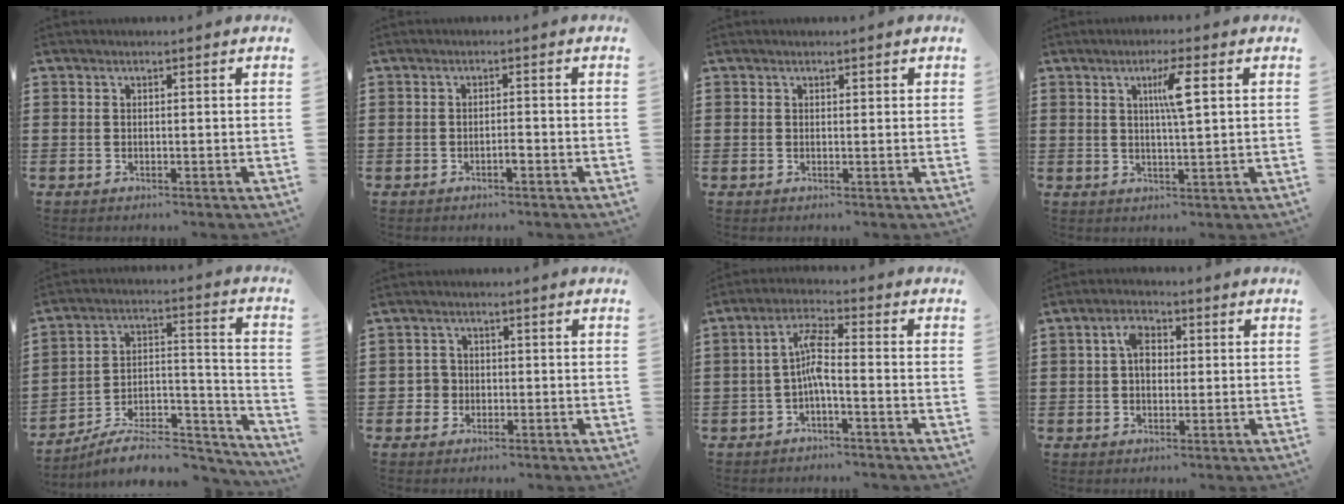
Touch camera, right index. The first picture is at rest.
{"total": 1.5, "force": [-0.9, 0.2, 1.2], "torque": [-0.024, -0.003, -0.015]}
{"total": 1.0, "force": [0.9, 0.5, 0.1], "torque": [0.004, -0.001, 0.016]}
{"total": 4.8, "force": [1.5, 0.2, 4.5], "torque": [-0.083, -0.001, 0.019]}
{"total": 8.8, "force": [-7.4, 2.8, 3.7], "torque": [-0.051, 0.023, -0.138]}
{"total": 2.4, "force": [-0.7, 2.3, 0.5], "torque": [-0.019, 0.005, -0.017]}
{"total": 5.1, "force": [-1.3, 1.1, 4.8], "torque": [-0.096, 0.009, -0.028]}
{"total": 4.2, "force": [0.5, 2.6, 3.2], "torque": [-0.068, 0.014, 0.006]}